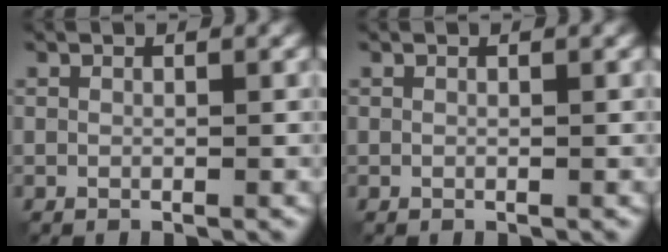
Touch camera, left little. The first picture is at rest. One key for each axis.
{"total": 0.0}